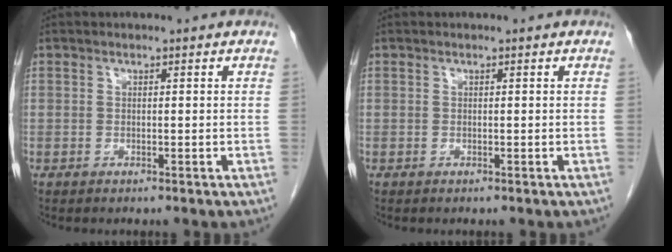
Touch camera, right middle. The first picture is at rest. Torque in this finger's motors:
{"motor_torque": [0.04, -0.05, -0.02, -0.01]}